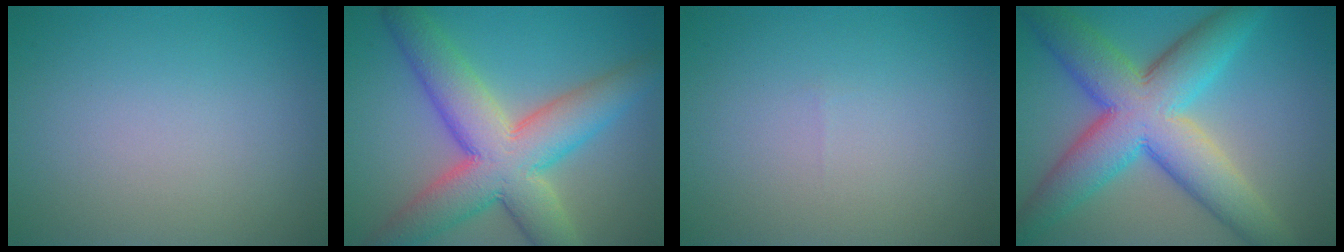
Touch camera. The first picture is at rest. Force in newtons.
{"total": 10.1, "press": 10.1, "slide": 0.7}
{"total": 0.0}
{"total": 11.1, "press": 11.1, "slide": 0.3}